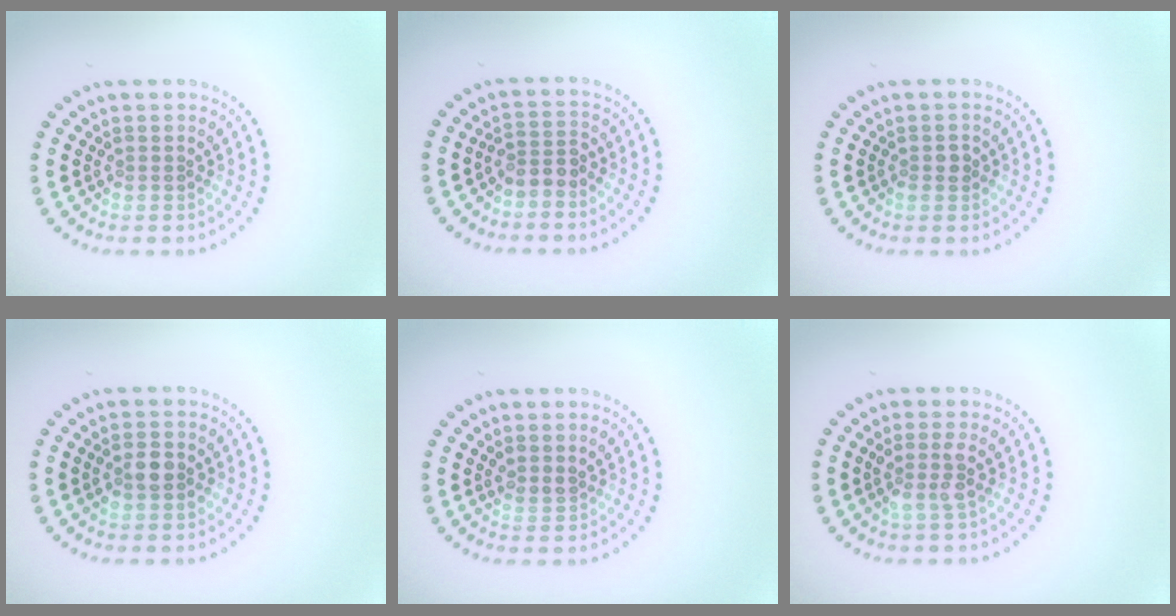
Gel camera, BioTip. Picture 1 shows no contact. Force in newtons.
{"total": 2.1, "press": 1.7, "slide": 1.2}
{"total": 1.0, "press": 1.0, "slide": 0.1}
{"total": 2.4, "press": 2.4, "slide": 0.4}
{"total": 1.1, "press": 0.8, "slide": 0.8}
{"total": 1.9, "press": 1.5, "slide": 1.2}